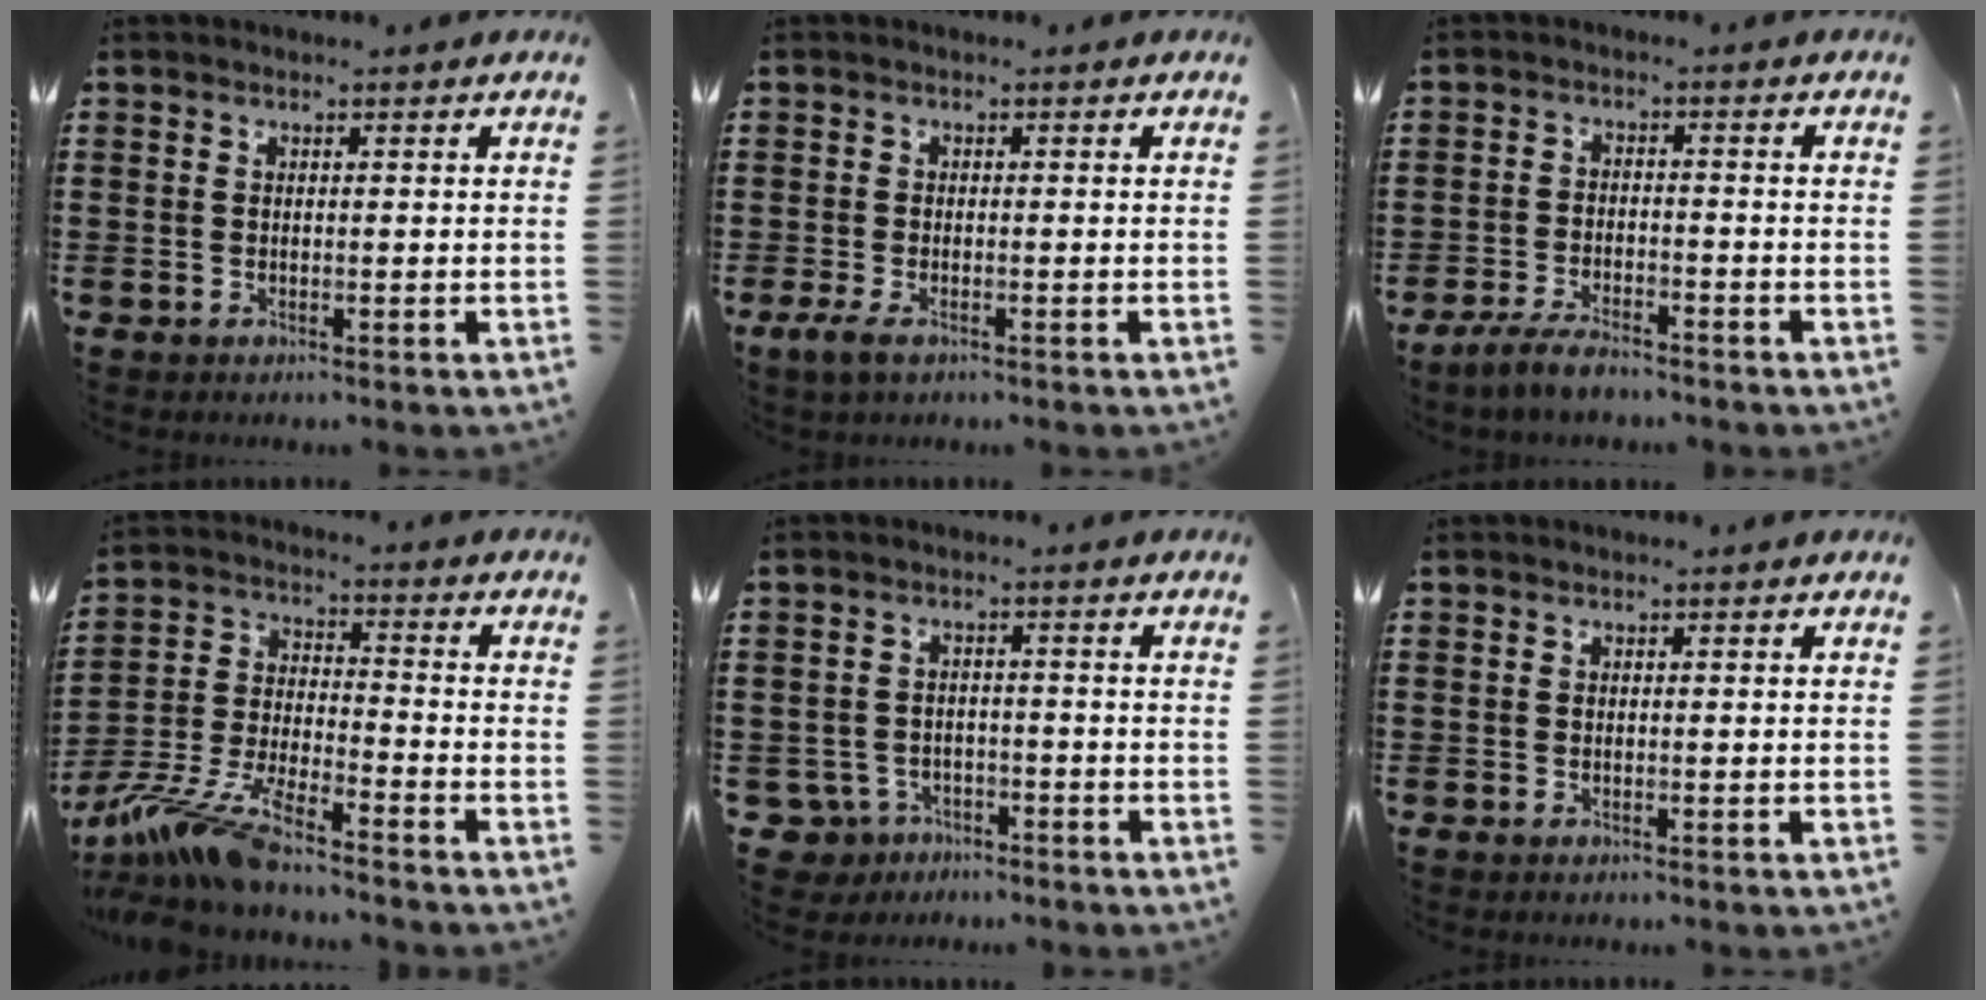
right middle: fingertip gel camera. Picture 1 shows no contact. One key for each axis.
{"total": 2.1, "fx": -1.1, "fy": 0.9, "fz": 1.5, "tx": -0.036, "ty": -0.001, "tz": -0.024}
{"total": 4.3, "fx": -3.7, "fy": 0.9, "fz": 1.8, "tx": -0.045, "ty": 0.000, "tz": -0.076}
{"total": 10.2, "fx": -8.9, "fy": 0.6, "fz": 5.0, "tx": -0.121, "ty": -0.003, "tz": -0.182}
{"total": 3.3, "fx": -2.8, "fy": 1.8, "fz": 0.5, "tx": -0.039, "ty": -0.003, "tz": -0.067}
{"total": 0.0}